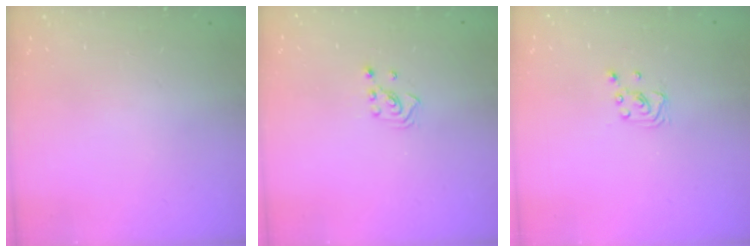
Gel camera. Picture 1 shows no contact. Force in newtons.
{"total": 2.1, "press": 2.1, "slide": 0.3}
{"total": 2.1, "press": 2.1, "slide": 0.2}